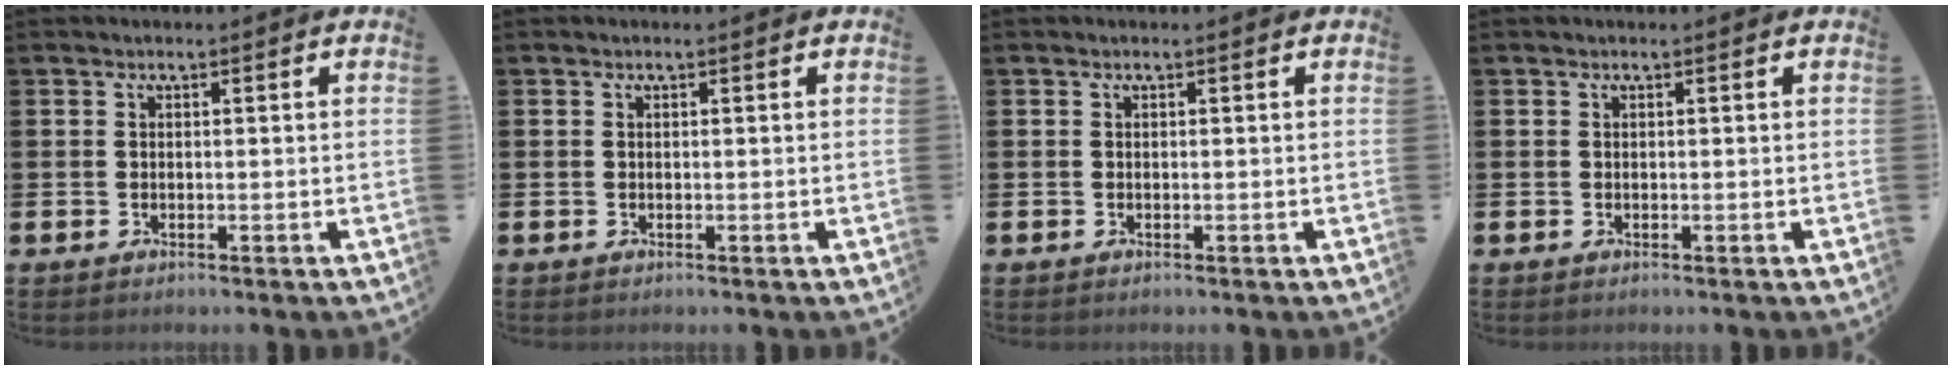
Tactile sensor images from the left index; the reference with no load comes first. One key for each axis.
{"total": 0.0}
{"total": 0.0}
{"total": 0.0}